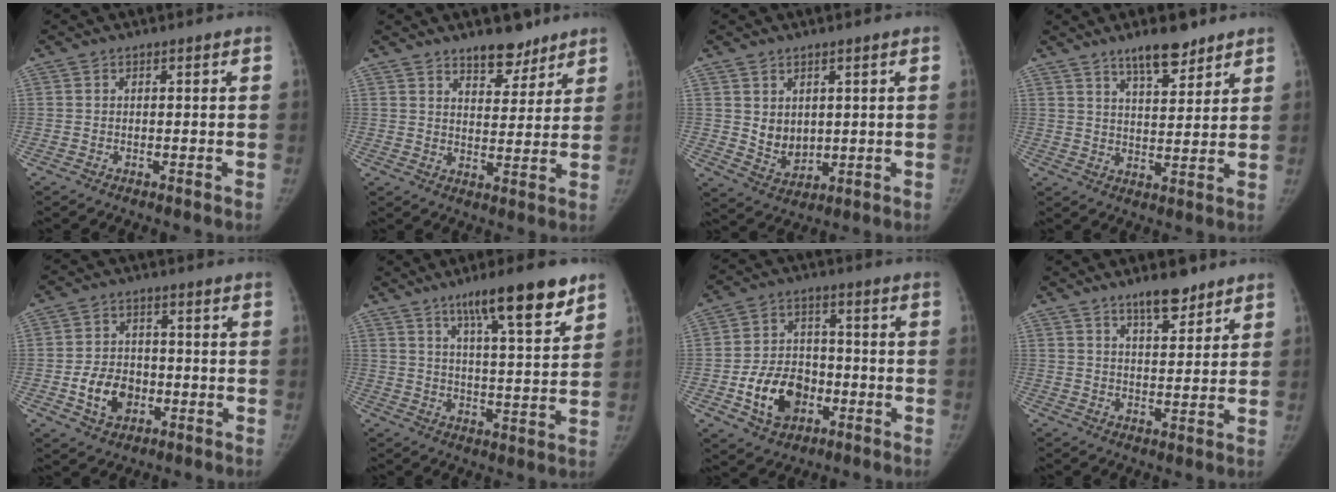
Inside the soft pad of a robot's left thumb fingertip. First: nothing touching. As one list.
[{"total": 7.6, "force": [5.8, 3.5, 3.3], "torque": [-0.017, -0.039, 0.089]}, {"total": 5.6, "force": [1.4, 4.3, 3.2], "torque": [-0.038, -0.021, 0.044]}, {"total": 8.5, "force": [6.3, 2.7, 4.9], "torque": [-0.057, -0.043, 0.103]}, {"total": 8.4, "force": [-2.3, 6.4, 5.0], "torque": [-0.064, 0.013, -0.036]}, {"total": 14.5, "force": [9.2, 2.6, 11.0], "torque": [-0.153, -0.042, 0.144]}, {"total": 12.2, "force": [-4.0, 8.9, 7.3], "torque": [-0.095, 0.021, -0.066]}, {"total": 7.0, "force": [5.3, 2.3, 4.1], "torque": [-0.044, -0.038, 0.085]}]